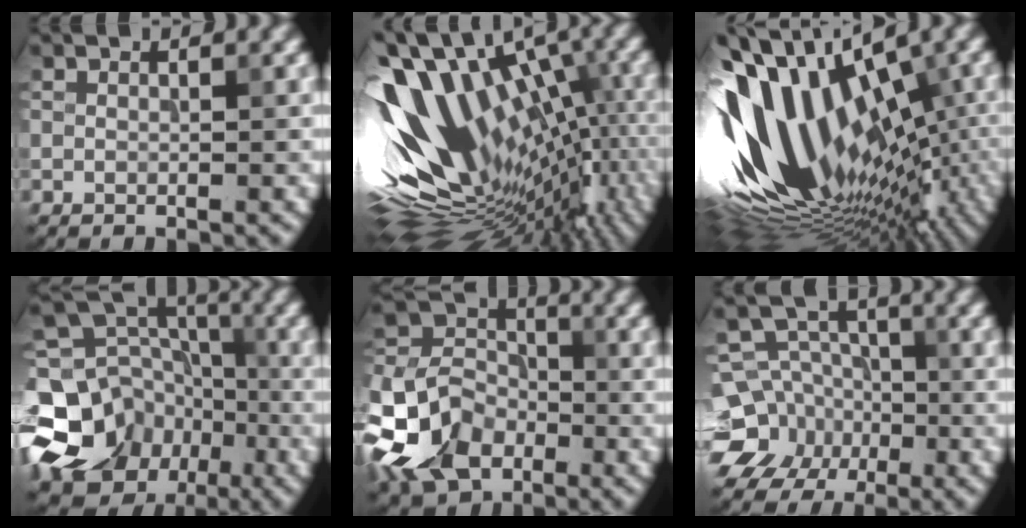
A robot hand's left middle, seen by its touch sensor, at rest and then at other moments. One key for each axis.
{"total": 16.7, "fx": 0.2, "fy": 8.6, "fz": 14.3, "tx": -0.216, "ty": -0.002, "tz": 0.024}
{"total": 17.3, "fx": -0.9, "fy": 10.0, "fz": 14.0, "tx": -0.236, "ty": 0.000, "tz": 0.007}
{"total": 14.2, "fx": -5.5, "fy": 11.8, "fz": 5.5, "tx": -0.144, "ty": -0.007, "tz": -0.109}
{"total": 9.1, "fx": -4.5, "fy": 6.2, "fz": 4.9, "tx": -0.106, "ty": -0.007, "tz": -0.106}
{"total": 8.3, "fx": -3.8, "fy": 7.0, "fz": 2.3, "tx": -0.030, "ty": -0.002, "tz": -0.086}